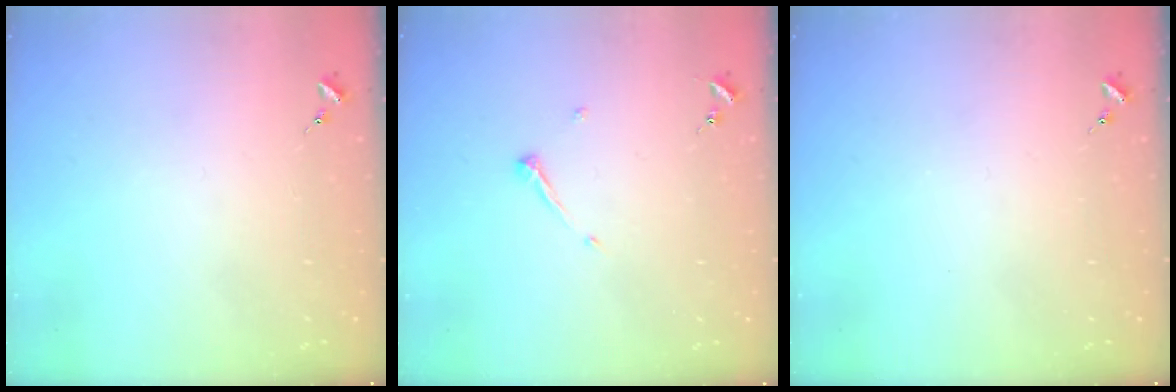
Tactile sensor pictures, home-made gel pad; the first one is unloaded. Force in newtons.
{"total": 5.3, "press": 5.3, "slide": 0.4}
{"total": 0.0}